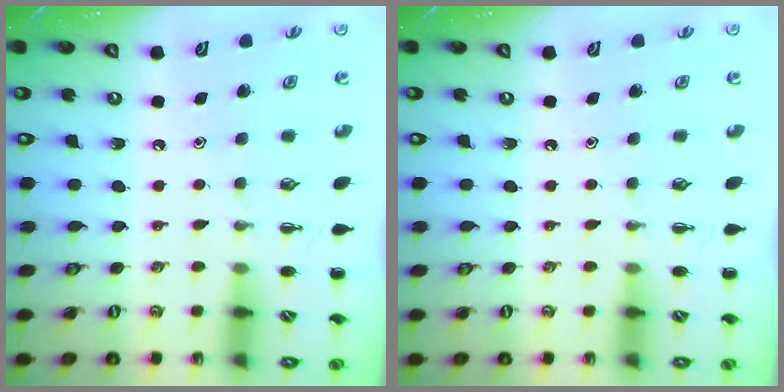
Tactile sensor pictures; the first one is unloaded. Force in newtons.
{"total": 0.0}